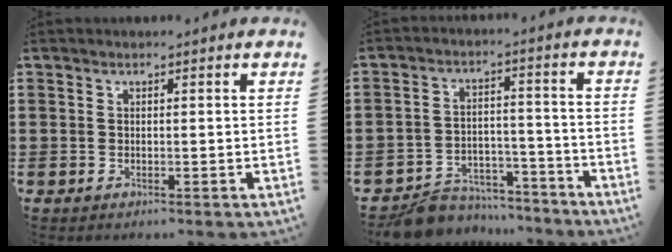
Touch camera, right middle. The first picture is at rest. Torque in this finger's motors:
{"motor_torque": [0.24, -0.10, 0.02, 0.01]}